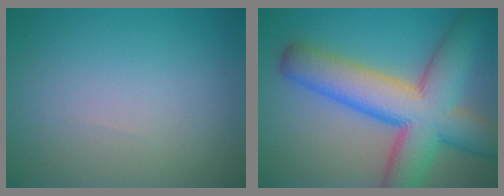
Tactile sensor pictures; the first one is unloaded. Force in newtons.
{"total": 11.3, "press": 11.2, "slide": 0.4}